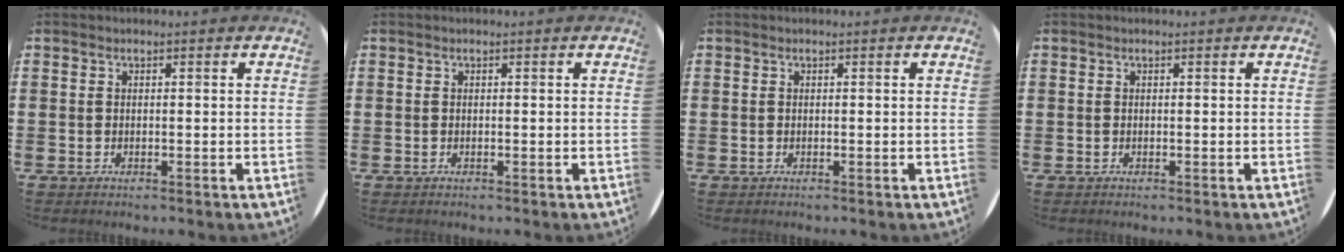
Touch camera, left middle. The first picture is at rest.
{"total": 0.0}
{"total": 0.0}
{"total": 0.0}